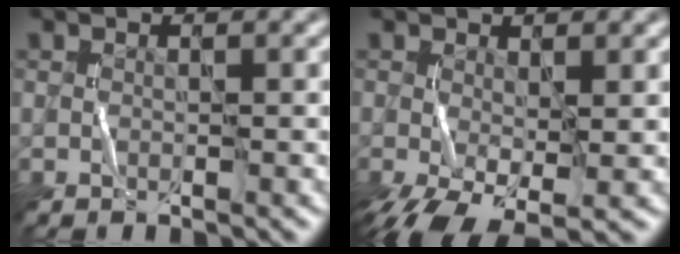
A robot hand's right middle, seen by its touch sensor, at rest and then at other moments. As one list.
[{"total": 5.9, "force": [-2.1, 3.0, 4.6], "torque": [-0.113, -0.024, -0.029]}]